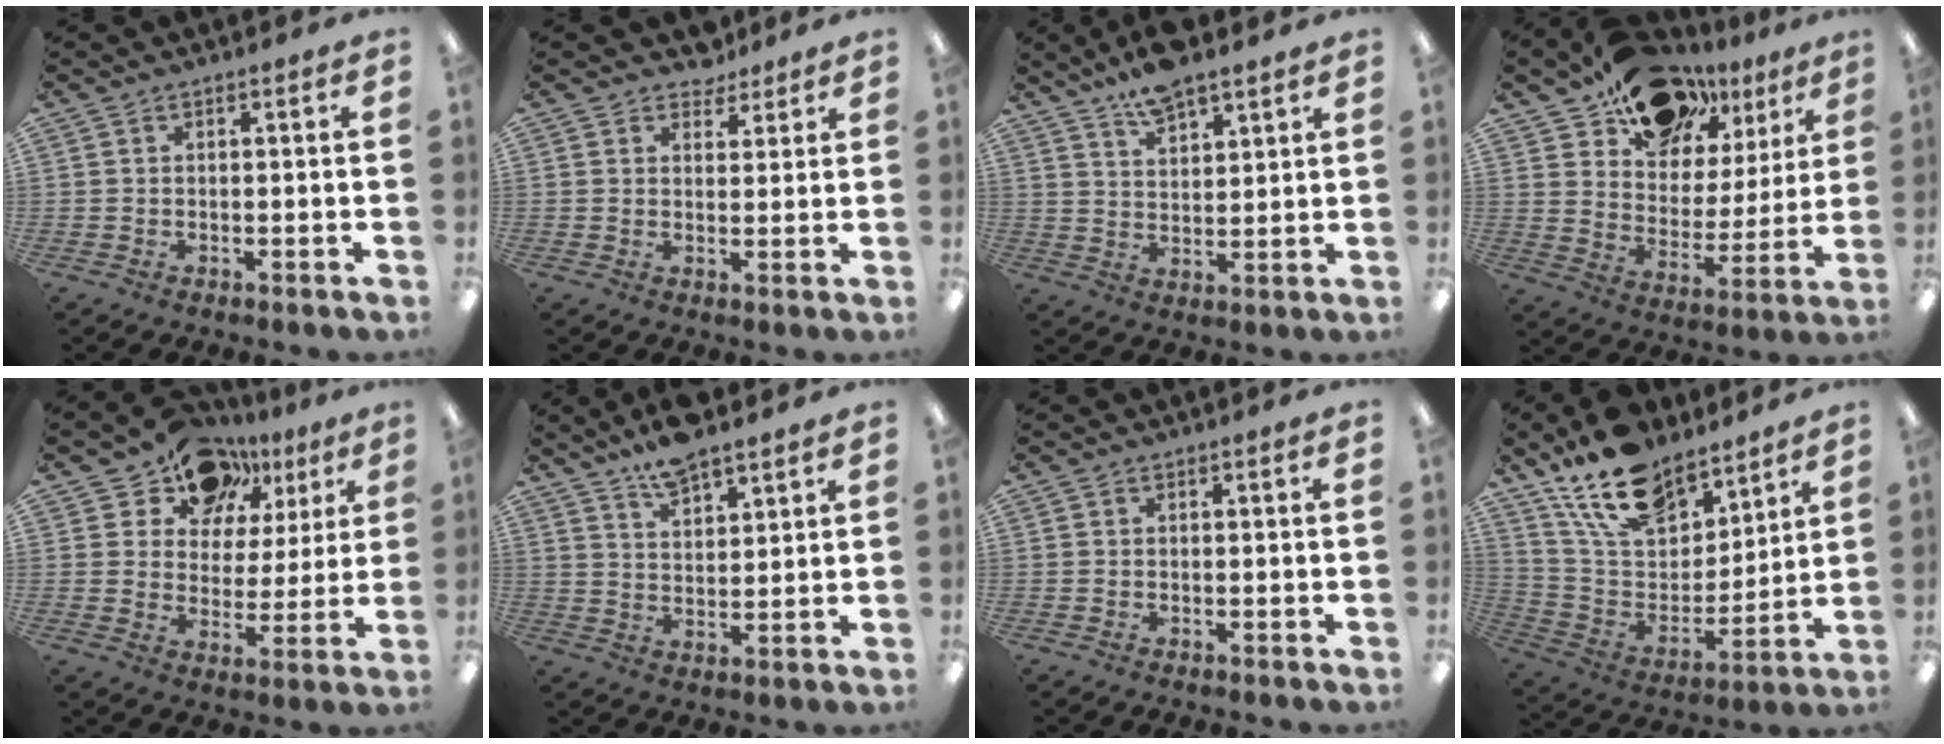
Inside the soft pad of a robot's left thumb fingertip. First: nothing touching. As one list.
[{"total": 4.1, "force": [3.5, 2.2, 0.3], "torque": [-0.001, -0.016, 0.062]}, {"total": 8.2, "force": [7.0, 2.4, 3.6], "torque": [-0.071, -0.031, 0.127]}, {"total": 14.1, "force": [11.0, 8.0, 3.6], "torque": [-0.062, -0.082, 0.206]}, {"total": 12.0, "force": [8.8, 7.9, 2.1], "torque": [-0.044, -0.067, 0.166]}, {"total": 8.0, "force": [6.9, 2.4, 3.2], "torque": [-0.056, -0.037, 0.125]}, {"total": 0.0}, {"total": 18.4, "force": [13.5, 9.7, 7.8], "torque": [-0.158, -0.075, 0.249]}]